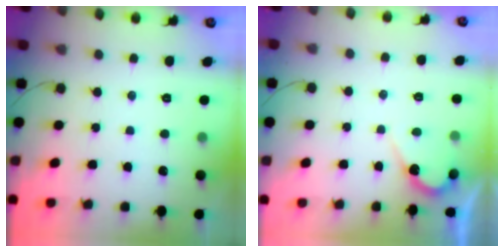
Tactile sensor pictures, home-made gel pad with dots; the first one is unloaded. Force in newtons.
{"total": 5.9, "press": 5.9, "slide": 0.3}